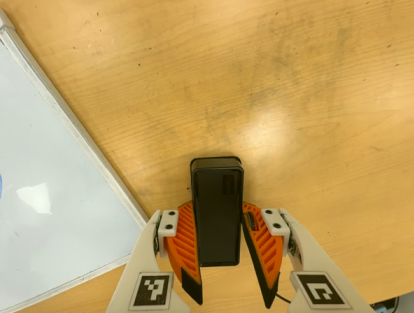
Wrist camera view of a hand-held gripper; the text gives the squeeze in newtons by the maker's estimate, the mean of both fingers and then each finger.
{"total": 0.0}